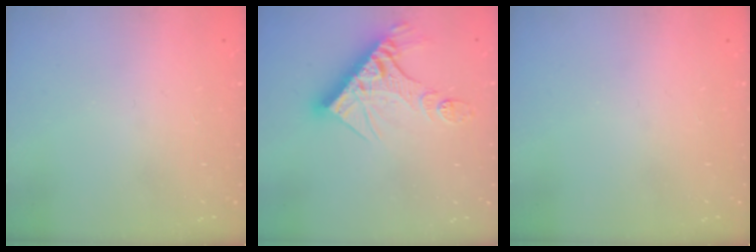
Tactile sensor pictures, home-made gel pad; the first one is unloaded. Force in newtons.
{"total": 14.5, "press": 14.4, "slide": 1.6}
{"total": 0.0}